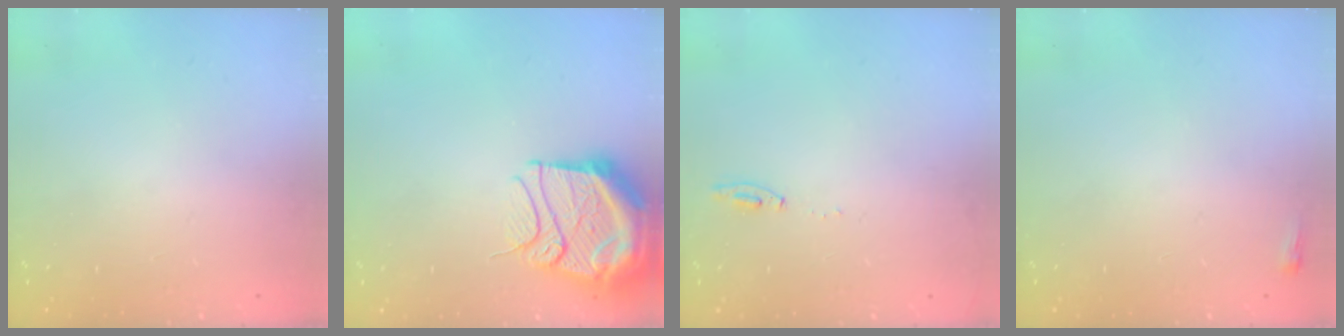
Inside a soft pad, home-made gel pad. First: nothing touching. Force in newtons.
{"total": 17.9, "press": 16.5, "slide": 6.9}
{"total": 4.6, "press": 4.6, "slide": 0.5}
{"total": 2.0, "press": 2.0, "slide": 0.5}